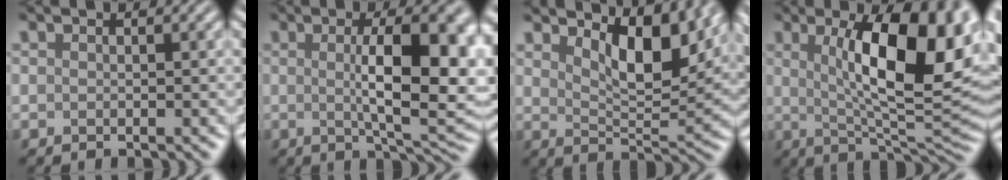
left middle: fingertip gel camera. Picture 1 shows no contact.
{"total": 9.8, "force": [0.5, 2.6, 9.5], "torque": [-0.128, -0.003, 0.012]}
{"total": 6.3, "force": [3.6, 2.3, 4.7], "torque": [-0.077, -0.007, 0.052]}
{"total": 12.2, "force": [2.5, 3.5, 11.4], "torque": [-0.161, 0.007, 0.042]}